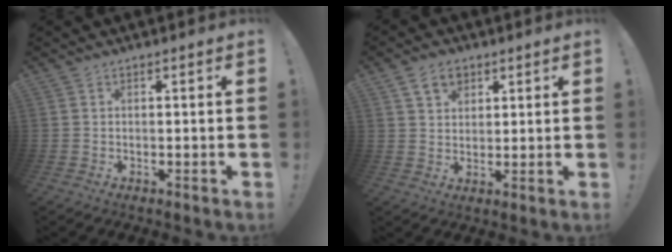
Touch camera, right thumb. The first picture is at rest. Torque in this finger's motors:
{"motor_torque": [0.66, 0.84, 0.30, 0.19, 0.01]}